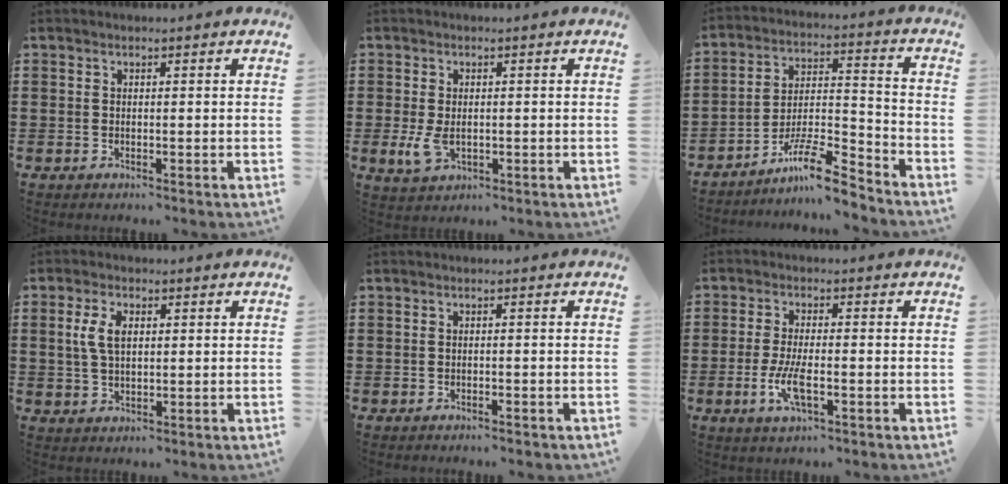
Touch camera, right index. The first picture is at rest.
{"total": 3.5, "force": [-0.4, 2.0, 2.8], "torque": [-0.072, -0.005, -0.010]}
{"total": 10.7, "force": [-8.9, 1.5, 5.7], "torque": [-0.098, 0.023, -0.171]}
{"total": 4.6, "force": [1.0, 2.5, 3.7], "torque": [-0.087, 0.009, 0.013]}
{"total": 0.7, "force": [-0.7, 0.0, 0.2], "torque": [-0.005, -0.003, -0.014]}
{"total": 5.4, "force": [-1.7, 1.6, 4.9], "torque": [-0.107, -0.009, -0.035]}